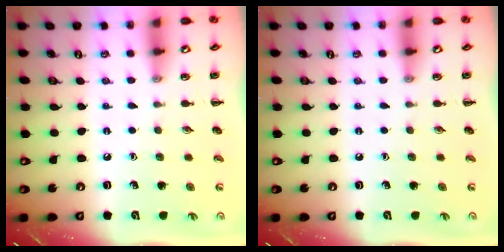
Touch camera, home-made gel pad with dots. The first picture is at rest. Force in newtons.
{"total": 0.0}